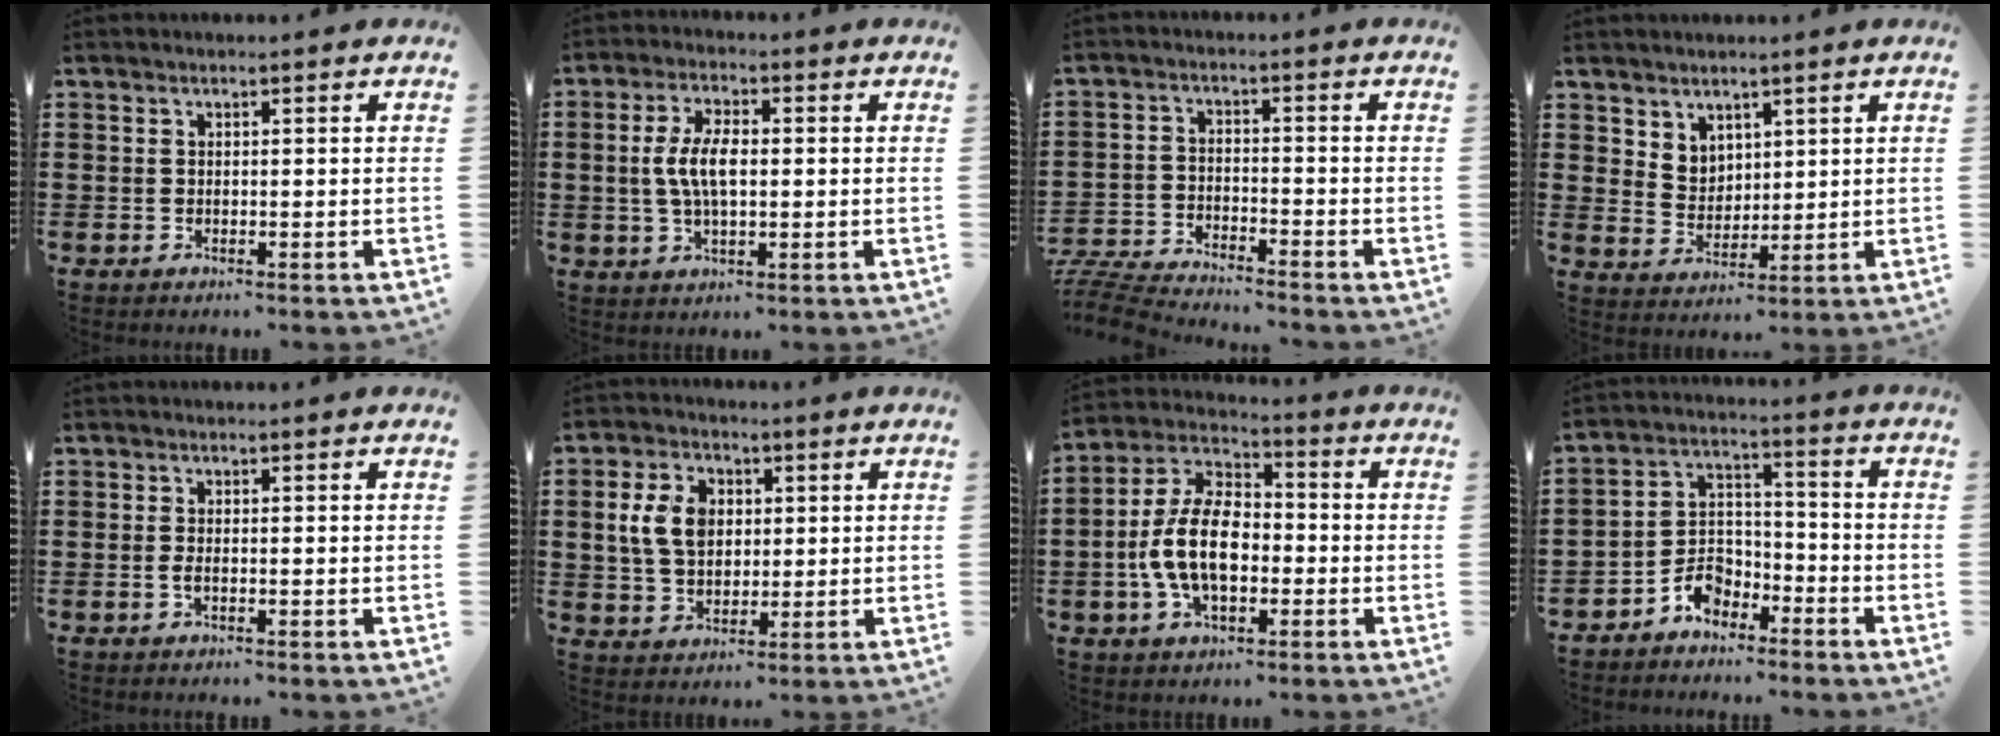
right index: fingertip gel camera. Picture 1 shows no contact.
{"total": 6.6, "force": [0.1, 2.8, 5.9], "torque": [-0.133, 0.002, -0.007]}
{"total": 5.4, "force": [-5.4, 0.0, 0.6], "torque": [-0.027, -0.001, -0.114]}
{"total": 4.3, "force": [3.3, 2.7, 0.2], "torque": [-0.018, 0.001, 0.063]}
{"total": 1.1, "force": [-0.4, 0.3, 1.0], "torque": [-0.027, -0.006, -0.008]}
{"total": 7.2, "force": [1.2, 5.2, 4.8], "torque": [-0.115, 0.011, 0.015]}
{"total": 11.1, "force": [-2.3, 6.1, 8.9], "torque": [-0.212, 0.002, -0.049]}
{"total": 5.4, "force": [-4.1, 3.2, 1.7], "torque": [-0.039, 0.017, -0.079]}